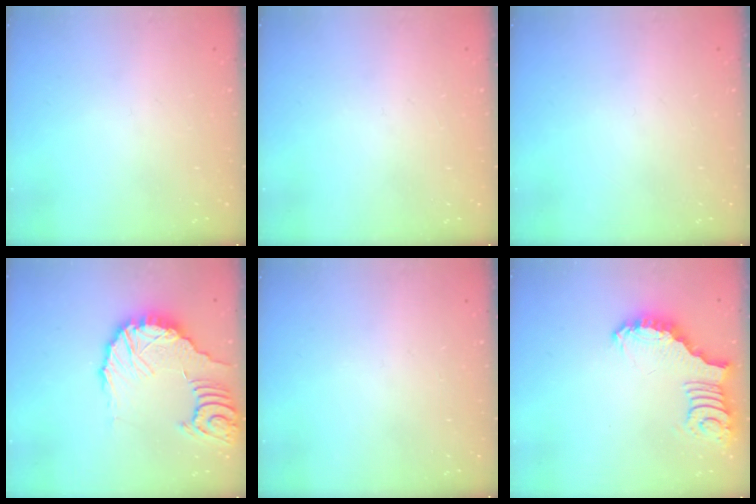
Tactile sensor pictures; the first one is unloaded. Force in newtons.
{"total": 0.0}
{"total": 0.0}
{"total": 14.7, "press": 14.5, "slide": 1.9}
{"total": 0.0}
{"total": 3.4, "press": 3.3, "slide": 0.8}